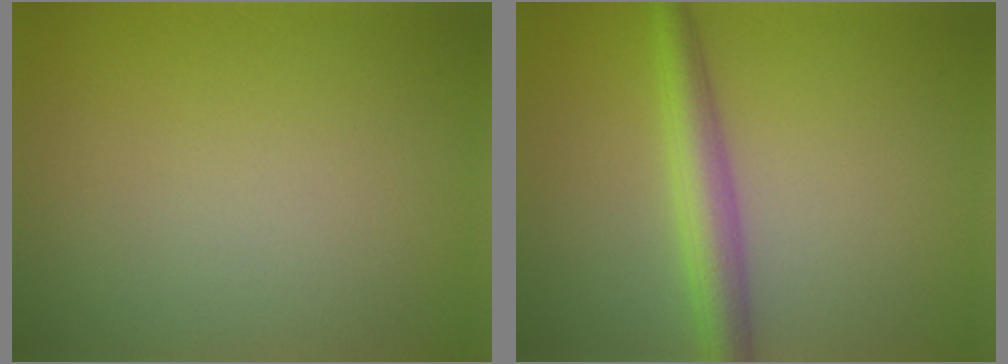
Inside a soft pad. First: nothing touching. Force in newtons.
{"total": 3.8, "press": 3.8, "slide": 0.1}